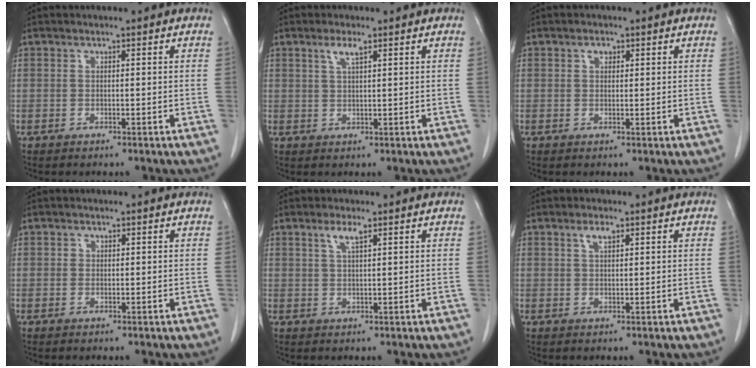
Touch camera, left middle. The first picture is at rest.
{"total": 2.4, "force": [1.4, 0.3, 1.9], "torque": [-0.042, 0.002, 0.029]}
{"total": 1.3, "force": [0.6, 0.9, 0.7], "torque": [-0.010, 0.001, 0.008]}
{"total": 0.7, "force": [0.2, 0.7, 0.2], "torque": [0.004, 0.001, 0.003]}
{"total": 2.5, "force": [1.5, 0.3, 2.0], "torque": [-0.044, 0.001, 0.030]}
{"total": 2.0, "force": [1.2, 0.6, 1.5], "torque": [-0.031, 0.003, 0.023]}